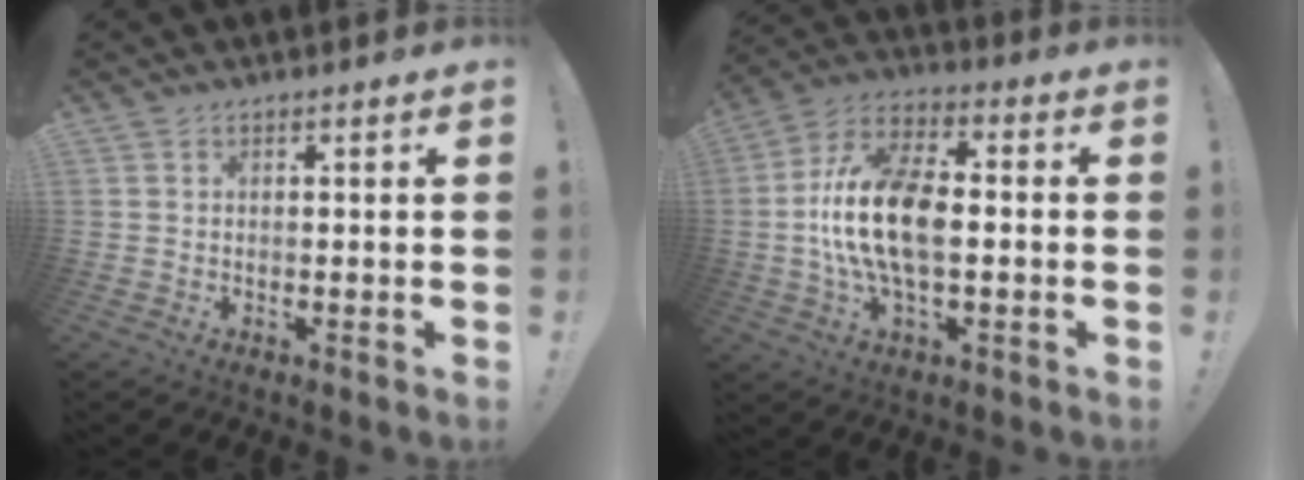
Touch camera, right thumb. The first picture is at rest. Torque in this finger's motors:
{"motor_torque": [0.91, 1.06, 0.66, -0.36, 0.26]}